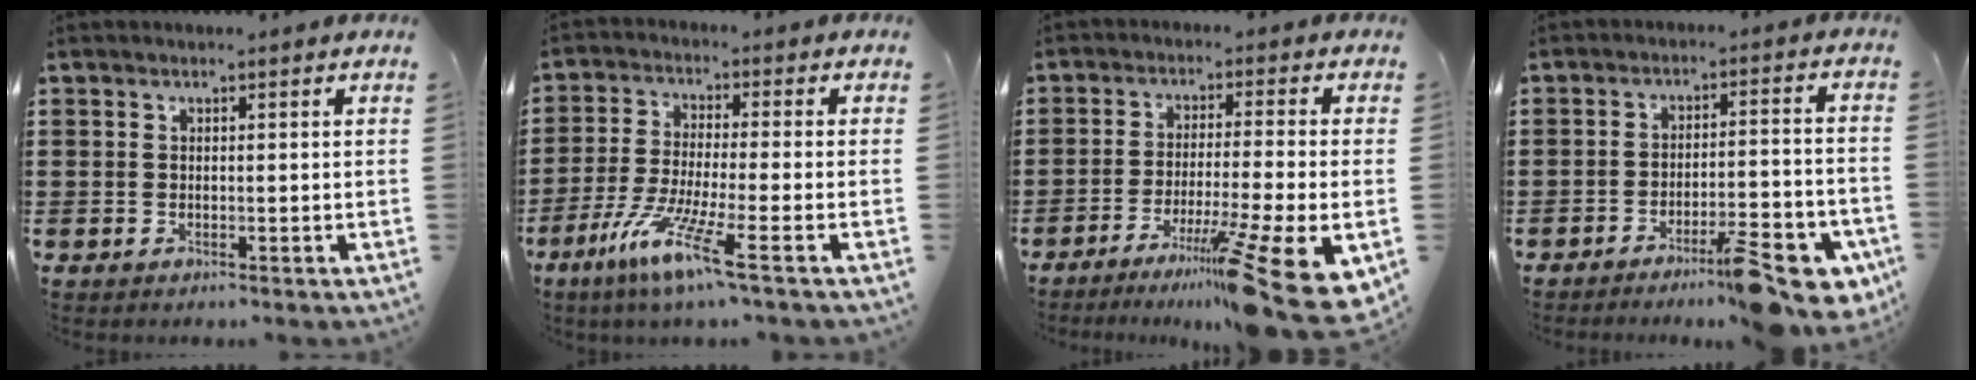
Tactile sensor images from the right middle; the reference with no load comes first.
{"total": 8.3, "force": [-5.2, 0.1, 6.6], "torque": [-0.146, -0.017, -0.103]}
{"total": 10.7, "force": [-6.9, 0.0, 8.1], "torque": [-0.128, -0.007, -0.125]}
{"total": 8.9, "force": [-6.4, 1.7, 6.0], "torque": [-0.090, 0.009, -0.112]}